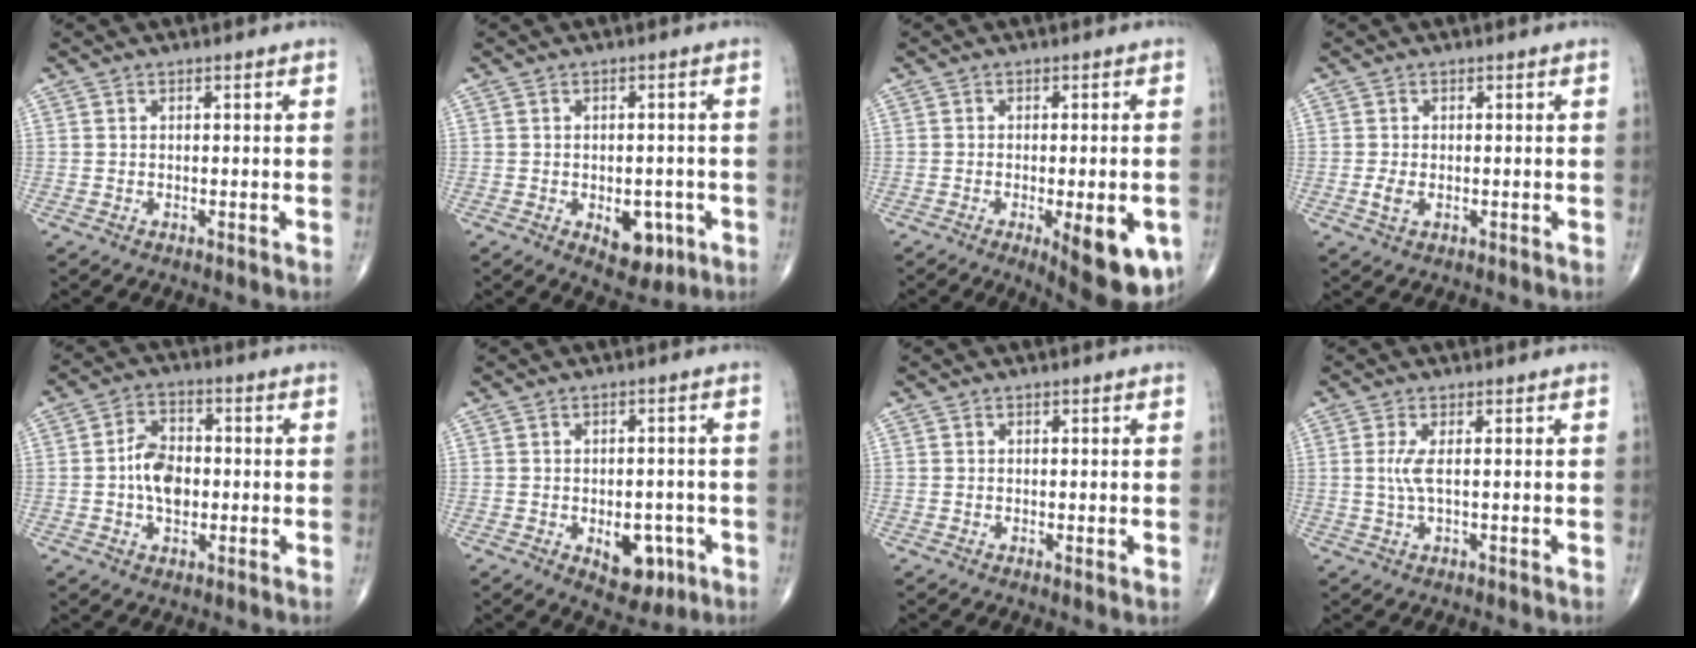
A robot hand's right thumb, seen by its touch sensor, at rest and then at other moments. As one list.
[{"total": 6.8, "force": [-2.3, 4.1, 5.0], "torque": [-0.037, 0.008, -0.020]}, {"total": 12.6, "force": [-4.5, 4.2, 11.0], "torque": [-0.115, -0.002, -0.047]}, {"total": 2.0, "force": [-0.3, 1.1, 1.6], "torque": [-0.035, -0.003, -0.008]}, {"total": 7.7, "force": [-0.7, 5.0, 5.8], "torque": [-0.083, 0.014, -0.020]}, {"total": 7.5, "force": [-2.6, 4.6, 5.4], "torque": [-0.041, 0.013, -0.024]}, {"total": 0.5, "force": [0.0, 0.0, 0.5], "torque": [-0.011, -0.003, -0.002]}, {"total": 2.8, "force": [0.2, 0.3, 2.7], "torque": [-0.080, -0.001, 0.005]}]